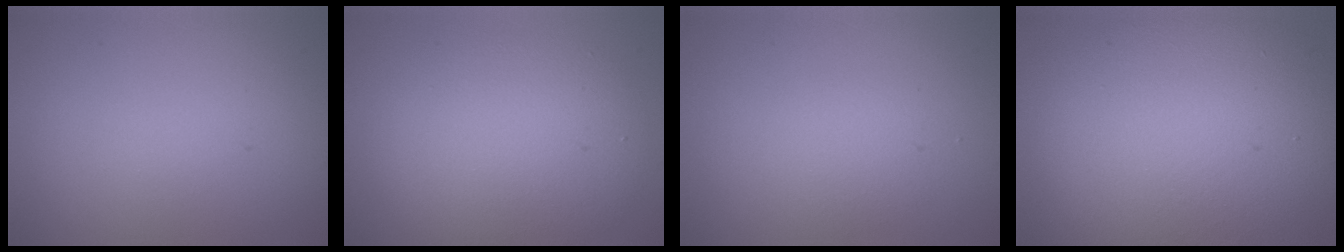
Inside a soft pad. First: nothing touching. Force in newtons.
{"total": 6.0, "press": 6.0, "slide": 0.5}
{"total": 1.7, "press": 1.7, "slide": 0.1}
{"total": 13.9, "press": 13.8, "slide": 0.9}